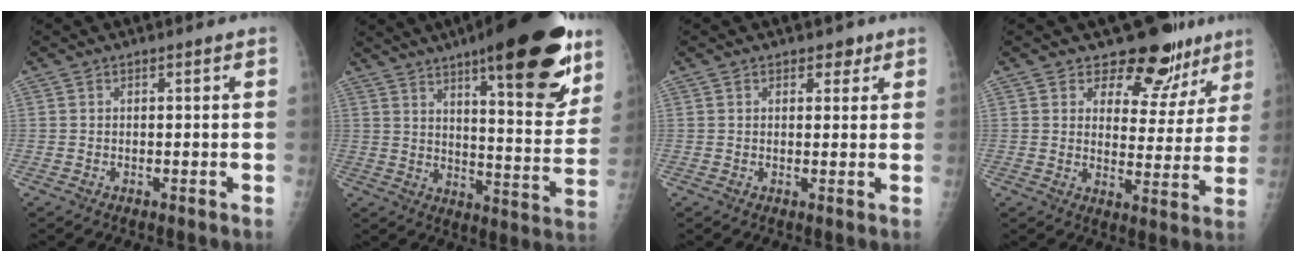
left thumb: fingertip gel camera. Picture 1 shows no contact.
{"total": 24.1, "force": [14.4, 6.2, 18.4], "torque": [-0.229, -0.062, 0.208]}
{"total": 2.3, "force": [1.4, 1.5, 0.9], "torque": [0.006, -0.006, 0.016]}
{"total": 12.5, "force": [9.6, 7.0, 3.6], "torque": [0.005, -0.063, 0.115]}